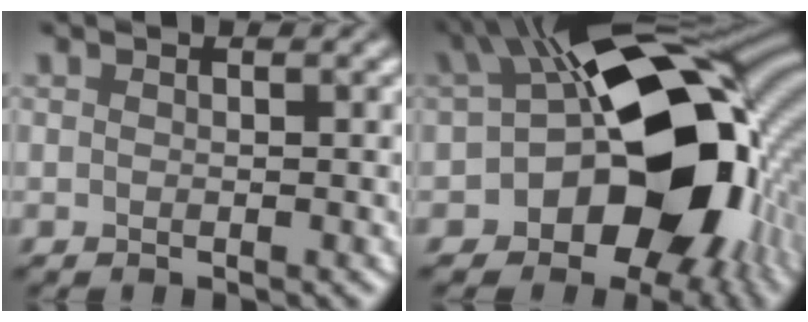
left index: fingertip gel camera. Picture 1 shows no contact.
{"total": 17.8, "force": [-2.6, 11.6, 13.3], "torque": [-0.176, -0.014, -0.046]}